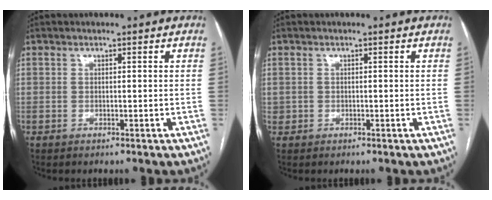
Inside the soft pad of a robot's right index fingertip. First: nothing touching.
{"total": 0.7, "force": [0.0, 0.7, 0.0], "torque": [0.007, 0.005, 0.000]}